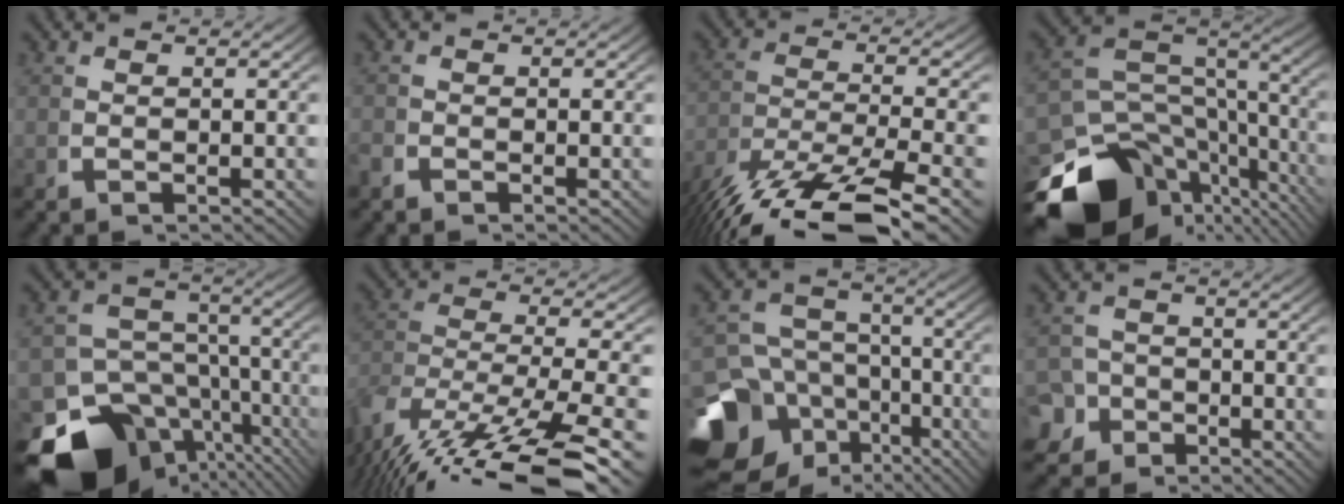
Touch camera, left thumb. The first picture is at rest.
{"total": 0.9, "force": [-0.7, 0.5, 0.2], "torque": [-0.006, -0.005, -0.015]}
{"total": 13.0, "force": [-6.7, 6.8, 8.9], "torque": [-0.191, -0.061, -0.065]}
{"total": 15.7, "force": [-5.9, 9.9, 10.7], "torque": [-0.160, -0.046, -0.084]}
{"total": 16.7, "force": [-7.0, 11.7, 9.7], "torque": [-0.162, -0.076, -0.085]}
{"total": 13.5, "force": [-4.6, 8.5, 9.4], "torque": [-0.221, -0.066, -0.033]}
{"total": 16.0, "force": [-5.1, 12.5, 8.6], "torque": [-0.187, -0.082, -0.058]}
{"total": 4.5, "force": [-2.7, 3.4, 1.0], "torque": [-0.011, -0.027, -0.043]}